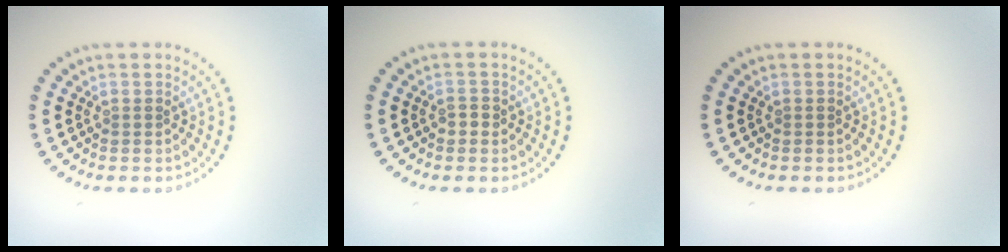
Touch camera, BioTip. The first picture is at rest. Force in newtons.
{"total": 1.0, "press": 1.0, "slide": 0.3}
{"total": 0.0}